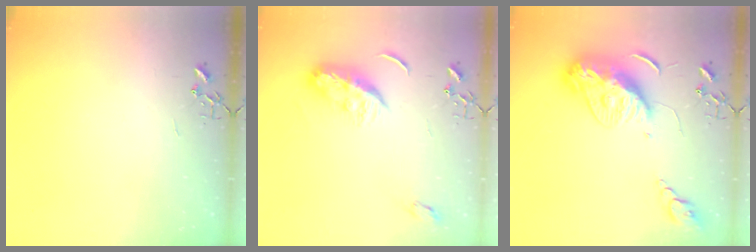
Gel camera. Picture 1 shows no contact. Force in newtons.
{"total": 11.2, "press": 11.2, "slide": 0.5}
{"total": 14.4, "press": 14.4, "slide": 1.3}